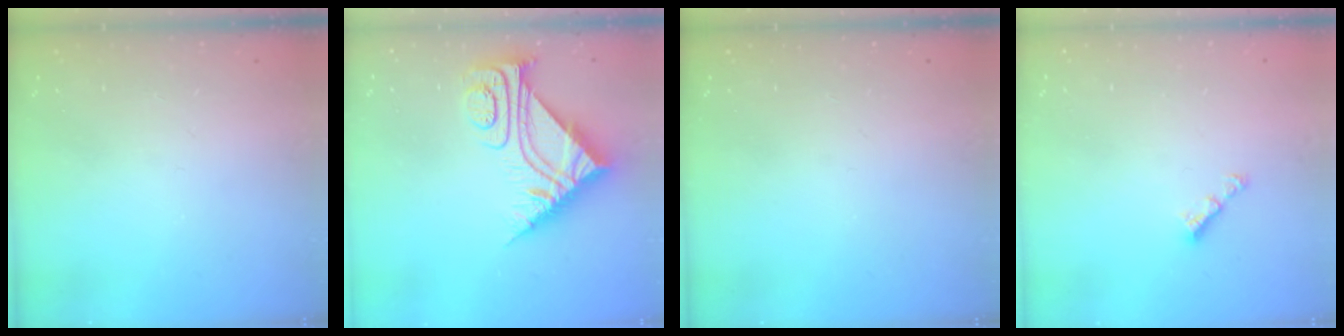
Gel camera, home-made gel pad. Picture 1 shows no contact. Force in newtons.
{"total": 10.7, "press": 10.7, "slide": 1.0}
{"total": 0.0}
{"total": 2.9, "press": 2.9, "slide": 0.3}